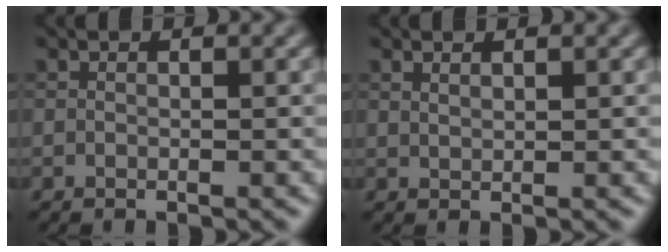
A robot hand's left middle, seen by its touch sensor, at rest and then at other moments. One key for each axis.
{"total": 0.7, "fx": 0.6, "fy": 0.3, "fz": 0.4, "tx": -0.010, "ty": 0.000, "tz": 0.014}